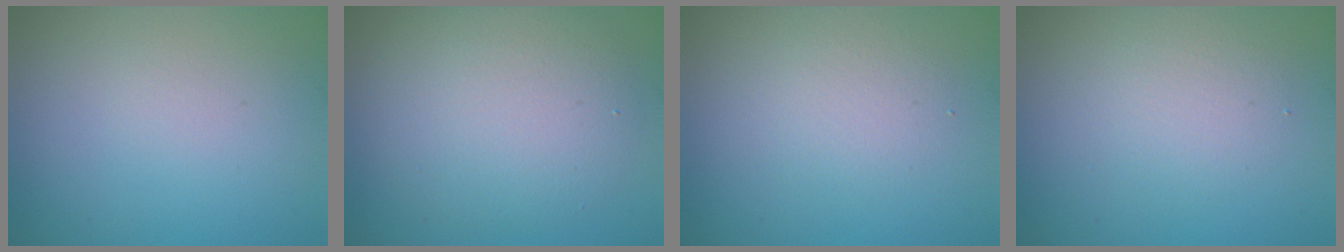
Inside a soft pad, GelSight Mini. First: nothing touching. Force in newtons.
{"total": 5.7, "press": 5.7, "slide": 0.2}
{"total": 2.2, "press": 2.2, "slide": 0.2}
{"total": 2.4, "press": 2.4, "slide": 0.2}